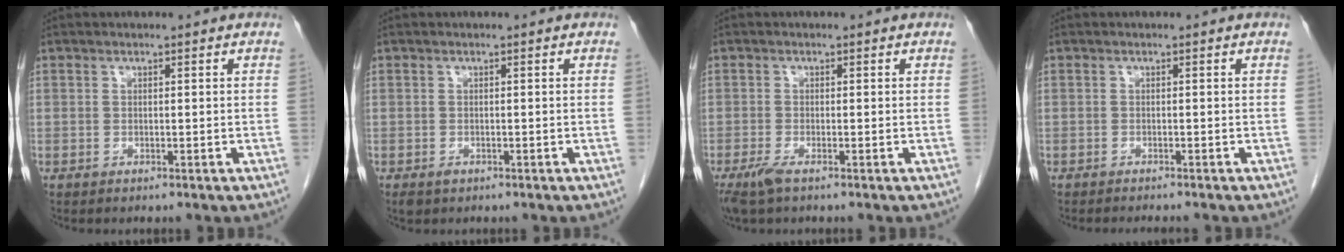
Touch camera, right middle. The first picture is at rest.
{"total": 1.4, "force": [-0.8, 0.9, 0.7], "torque": [-0.014, -0.001, -0.006]}
{"total": 2.6, "force": [-1.7, 0.5, 1.9], "torque": [-0.043, -0.007, -0.034]}
{"total": 3.4, "force": [-3.1, 0.1, 1.4], "torque": [-0.015, -0.004, -0.040]}